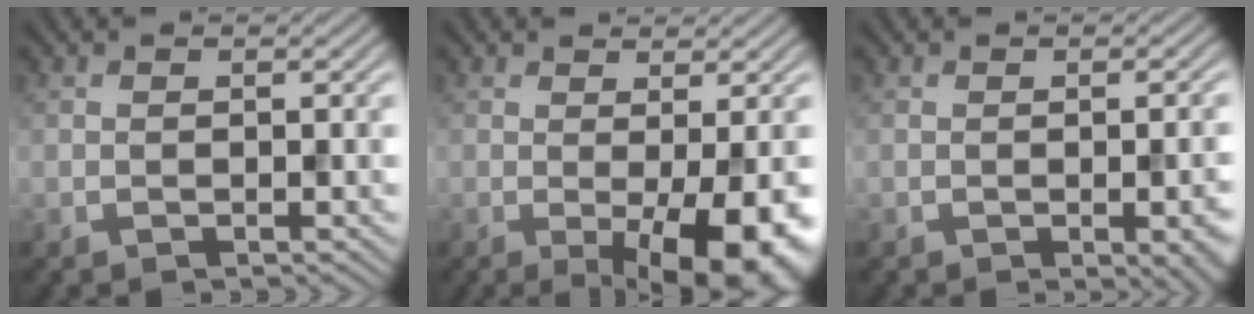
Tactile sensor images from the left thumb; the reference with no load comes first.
{"total": 7.2, "force": [-1.3, 2.7, 6.6], "torque": [-0.094, -0.012, -0.013]}
{"total": 4.7, "force": [-1.6, 1.4, 4.2], "torque": [-0.048, -0.007, -0.013]}